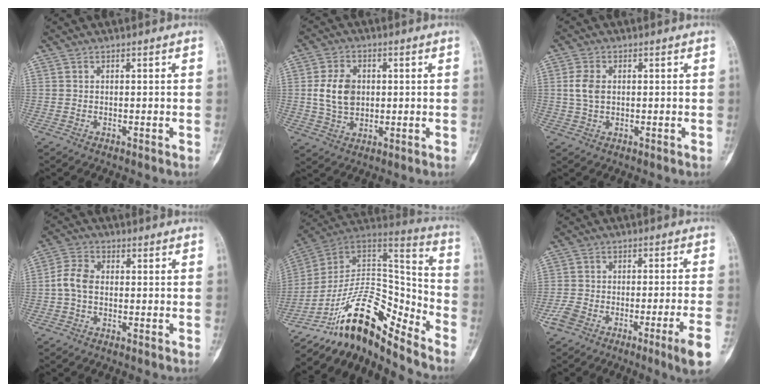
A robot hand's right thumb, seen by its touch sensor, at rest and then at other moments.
{"total": 8.5, "force": [0.8, 6.2, 5.7], "torque": [-0.089, 0.001, 0.019]}
{"total": 4.3, "force": [0.5, 2.9, 3.1], "torque": [-0.065, 0.003, 0.010]}
{"total": 5.5, "force": [-0.6, 3.9, 3.8], "torque": [-0.071, 0.017, -0.022]}
{"total": 18.2, "force": [-13.5, 6.3, 10.4], "torque": [-0.140, 0.133, -0.235]}
{"total": 12.4, "force": [-6.9, 1.5, 10.2], "torque": [-0.166, 0.040, -0.108]}